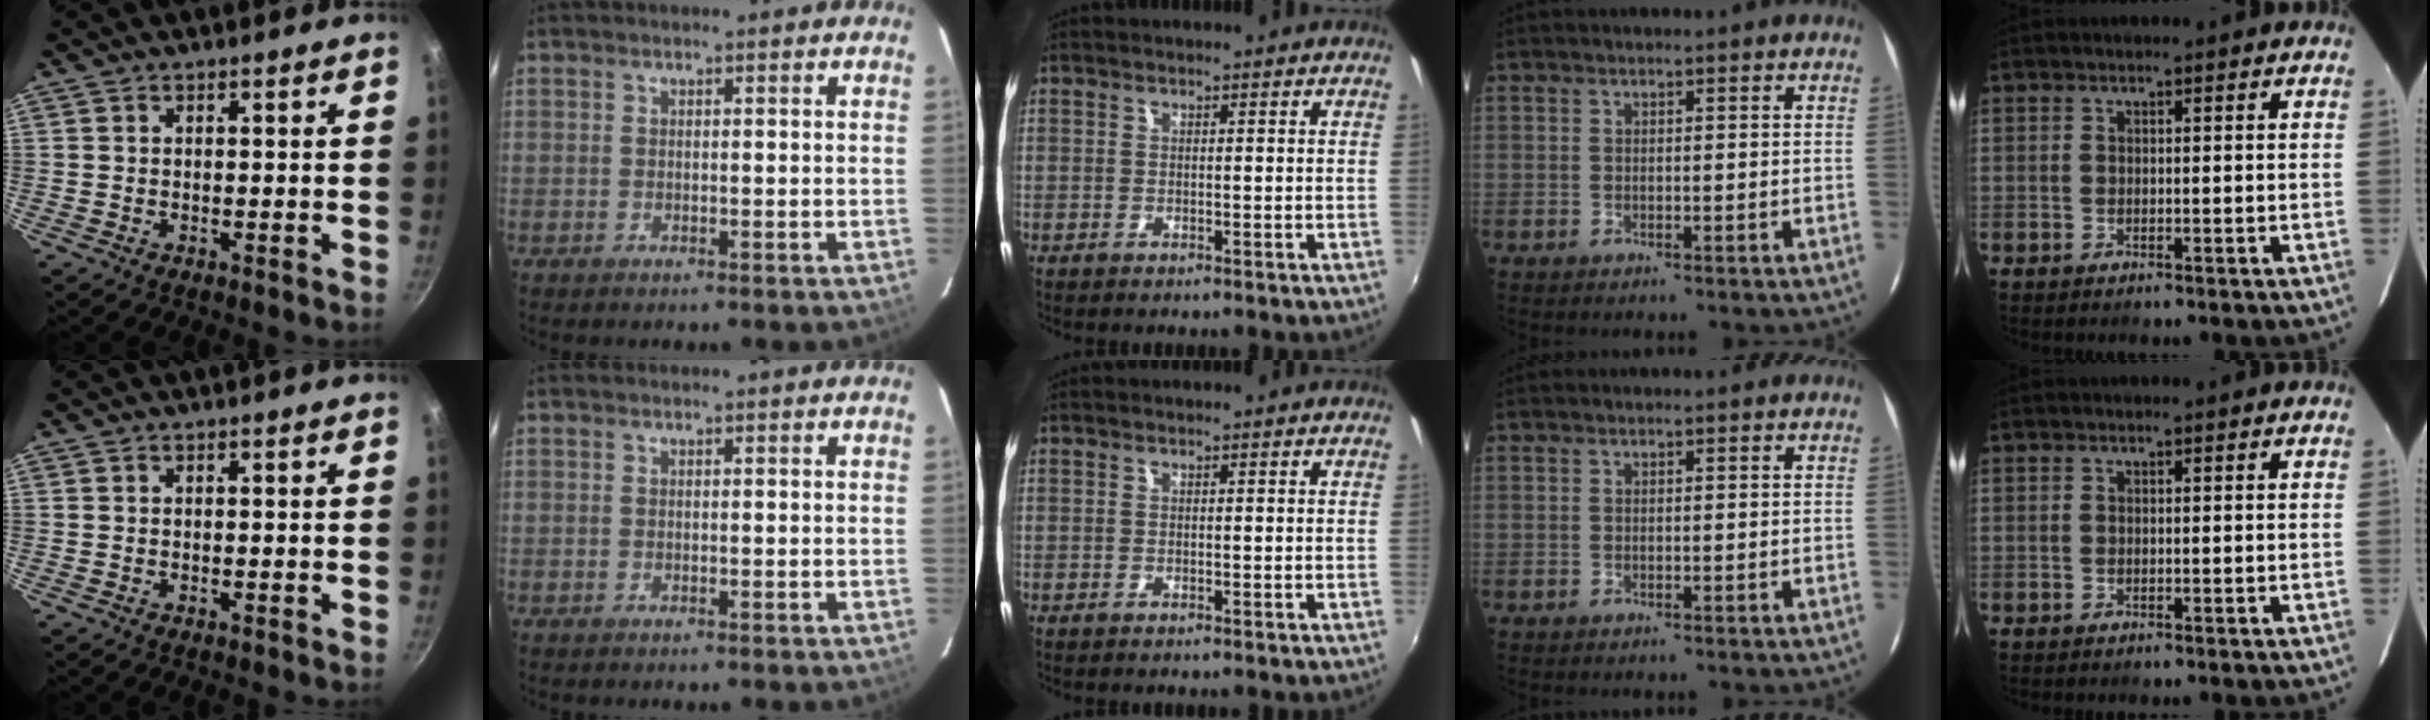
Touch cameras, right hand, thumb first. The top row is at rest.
{}